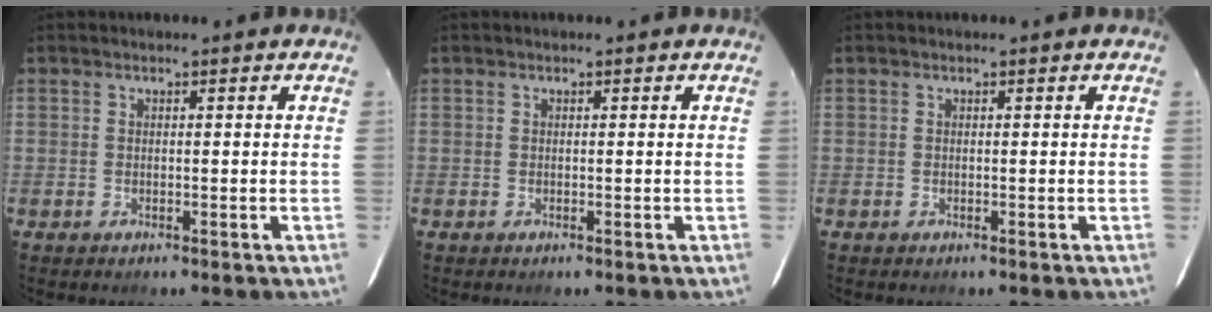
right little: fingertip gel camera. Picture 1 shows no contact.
{"total": 0.0}
{"total": 0.0}